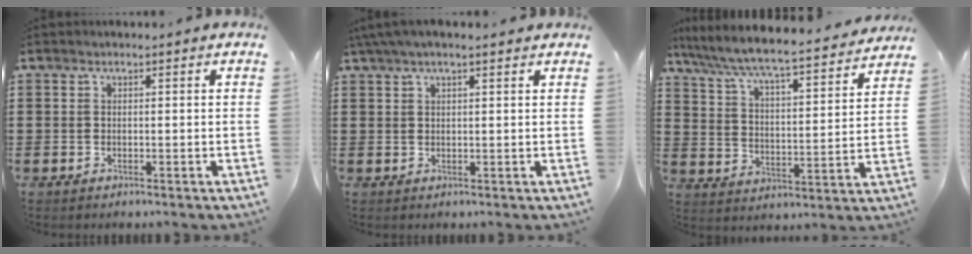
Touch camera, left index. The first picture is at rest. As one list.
[{"total": 3.0, "force": [2.0, 0.5, 2.2], "torque": [-0.046, 0.005, 0.037]}, {"total": 6.0, "force": [5.5, -0.2, 2.2], "torque": [-0.069, -0.045, 0.086]}]